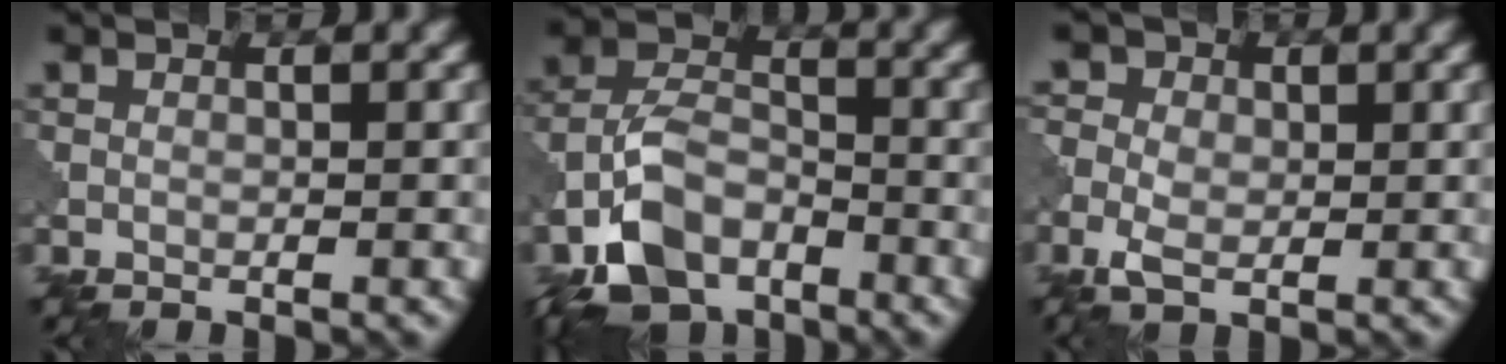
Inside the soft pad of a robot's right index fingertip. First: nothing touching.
{"total": 8.5, "force": [-5.1, 4.9, 4.8], "torque": [-0.098, 0.001, -0.104]}
{"total": 4.0, "force": [-0.4, 3.0, 2.6], "torque": [-0.052, 0.004, -0.013]}